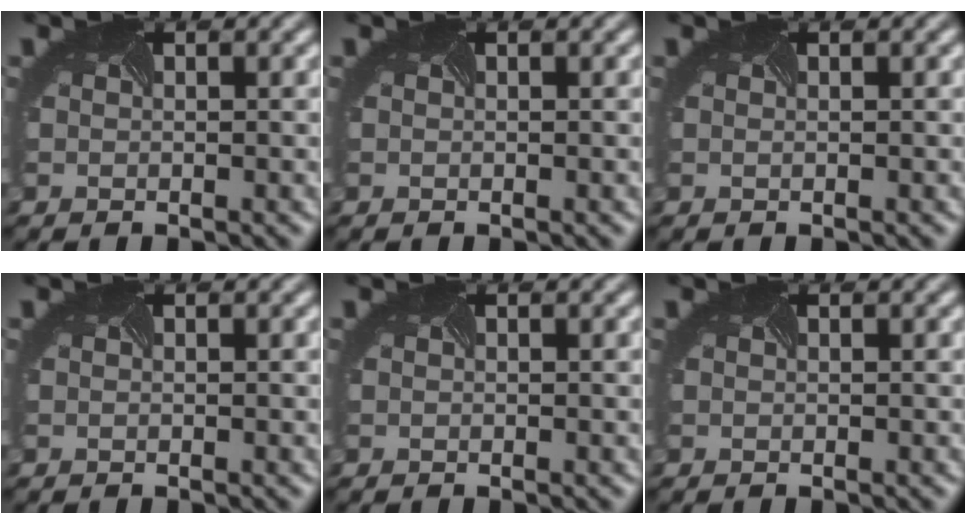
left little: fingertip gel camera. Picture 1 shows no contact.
{"total": 0.0}
{"total": 0.7, "force": [0.4, 0.4, 0.4], "torque": [-0.010, 0.009, -0.001]}
{"total": 0.0}
{"total": 0.0}
{"total": 0.0}